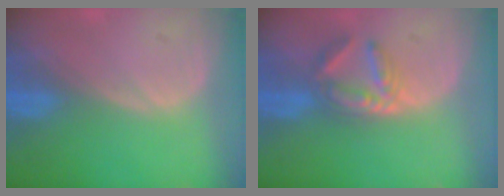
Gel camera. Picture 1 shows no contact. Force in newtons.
{"total": 5.8, "press": 5.0, "slide": 2.8}